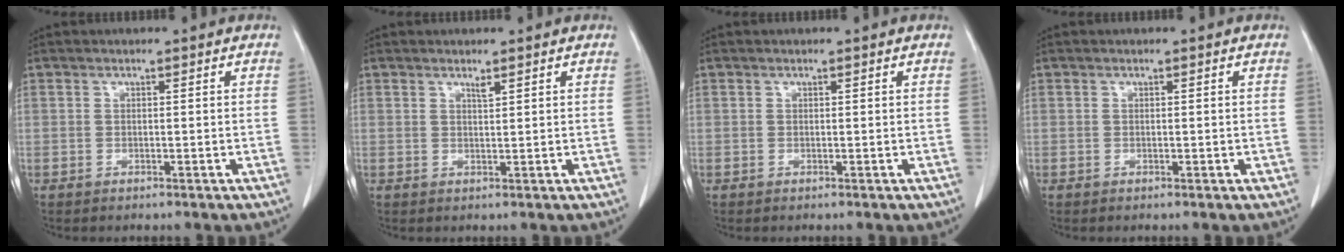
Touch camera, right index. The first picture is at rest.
{"total": 1.0, "force": [0.7, 0.0, 0.6], "torque": [-0.012, -0.005, 0.014]}
{"total": 0.0}
{"total": 0.6, "force": [-0.1, 0.4, 0.4], "torque": [-0.005, 0.002, 0.001]}